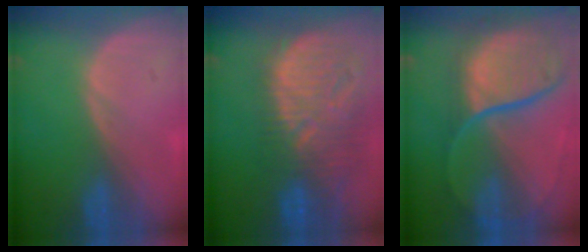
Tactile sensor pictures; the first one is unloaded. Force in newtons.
{"total": 13.1, "press": 11.3, "slide": 6.6}
{"total": 11.7, "press": 9.7, "slide": 6.5}